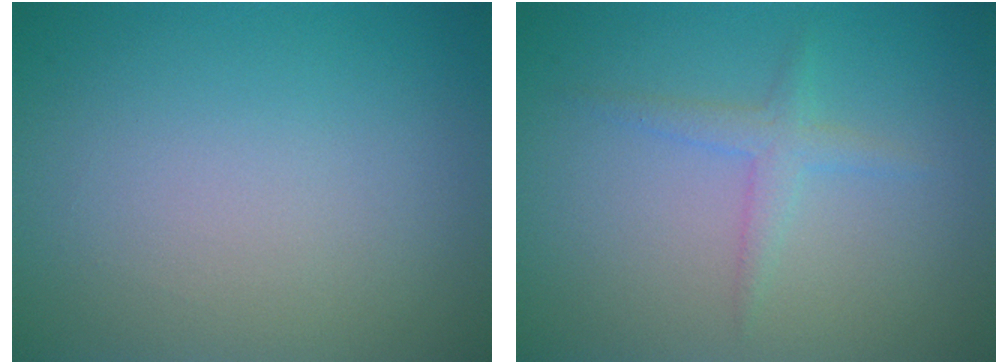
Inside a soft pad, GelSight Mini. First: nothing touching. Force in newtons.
{"total": 1.7, "press": 1.7, "slide": 0.0}